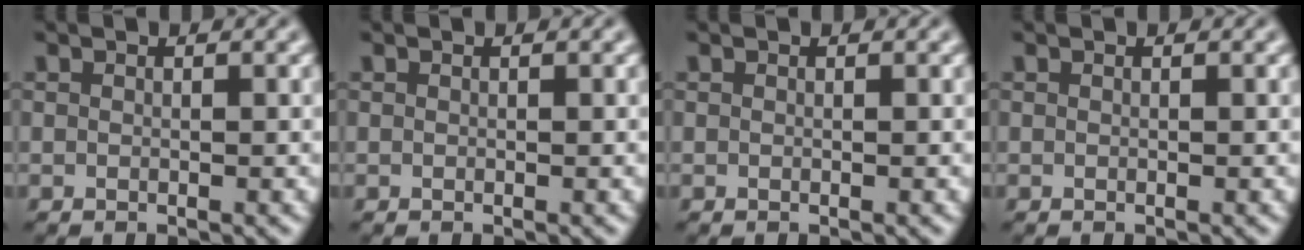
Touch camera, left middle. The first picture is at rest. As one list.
[{"total": 0.0}, {"total": 0.0}, {"total": 0.0}]